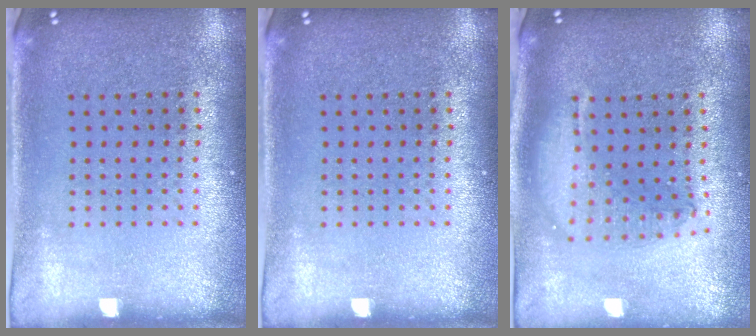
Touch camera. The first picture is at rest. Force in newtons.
{"total": 0.0}
{"total": 1.8, "press": 1.6, "slide": 1.0}